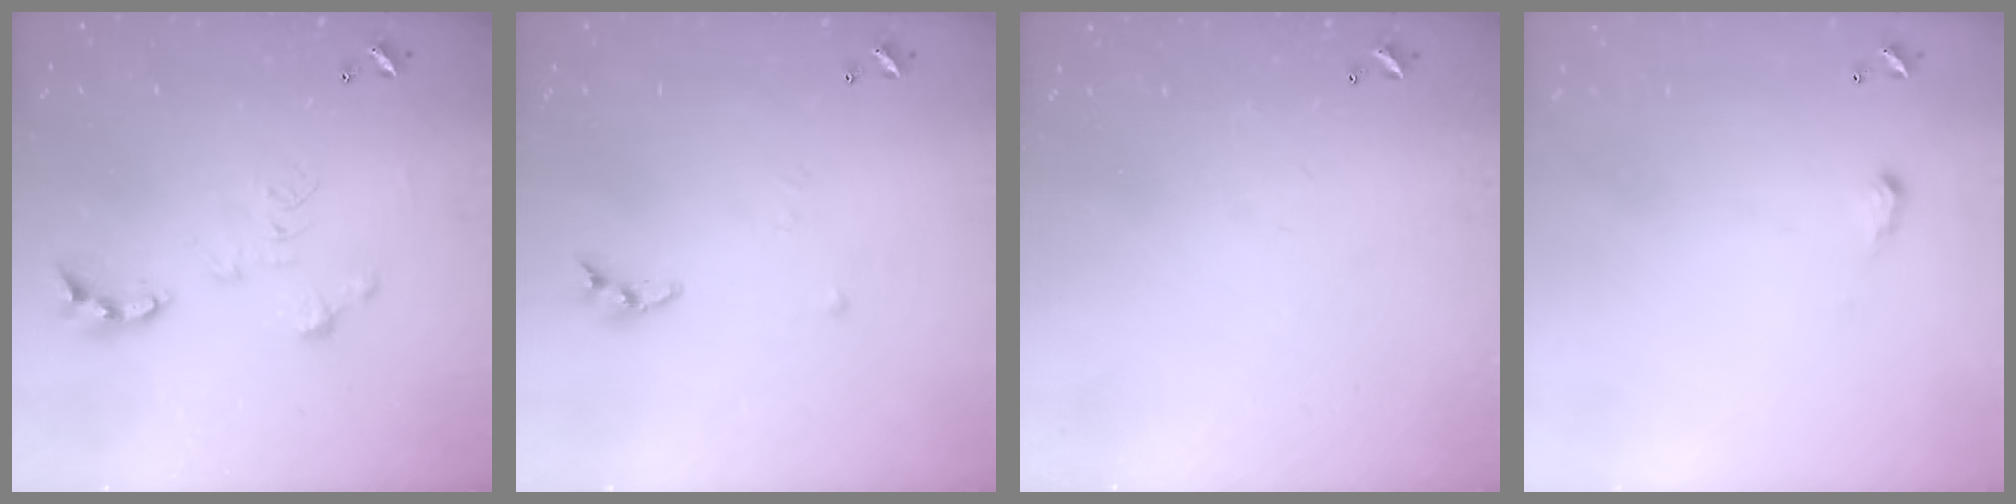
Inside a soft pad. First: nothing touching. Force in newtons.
{"total": 4.6, "press": 4.5, "slide": 0.5}
{"total": 0.0}
{"total": 2.0, "press": 2.0, "slide": 0.3}